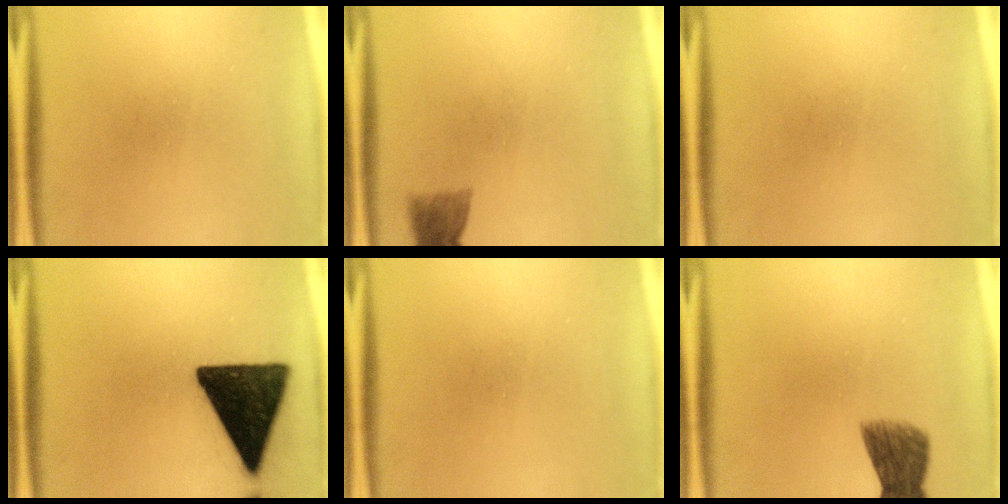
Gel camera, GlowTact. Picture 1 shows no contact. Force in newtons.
{"total": 3.1}
{"total": 0.0}
{"total": 17.0}
{"total": 0.0}
{"total": 5.9}